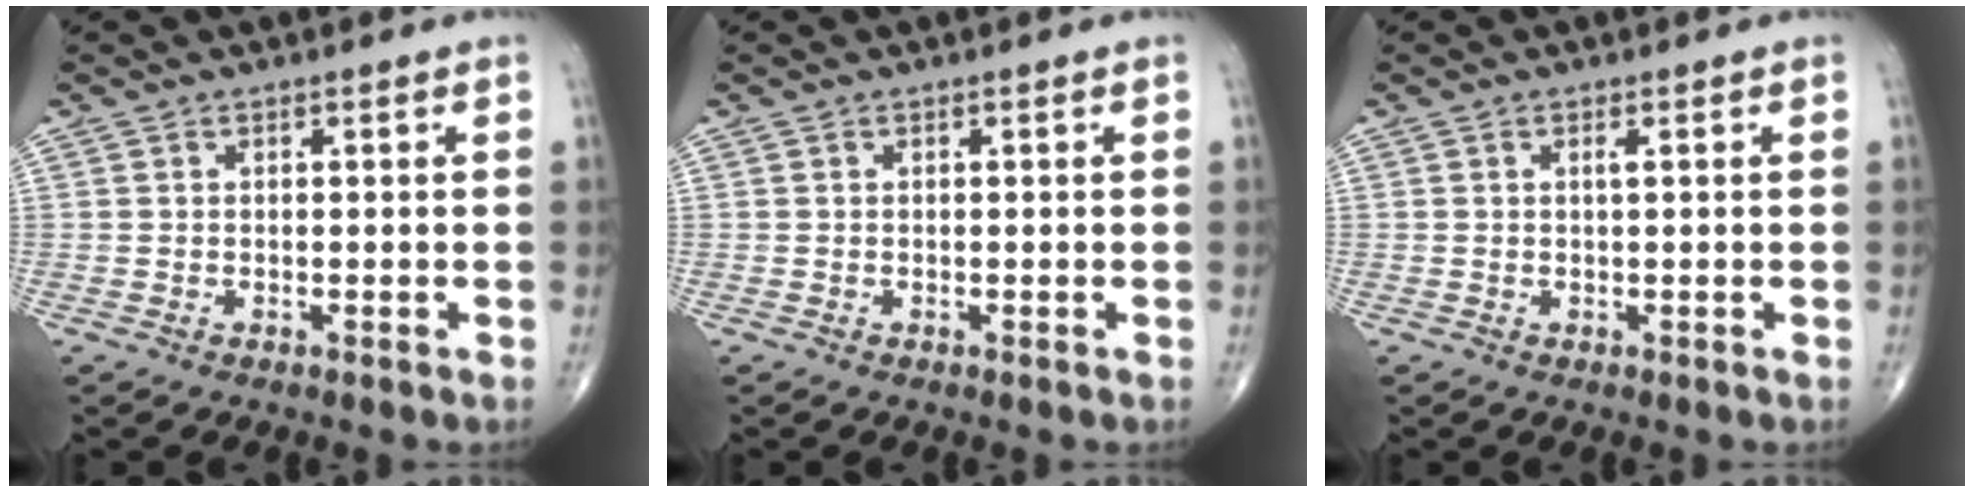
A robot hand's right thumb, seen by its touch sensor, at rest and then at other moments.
{"total": 0.0}
{"total": 0.8, "force": [0.2, 0.1, 0.8], "torque": [-0.018, 0.000, 0.003]}